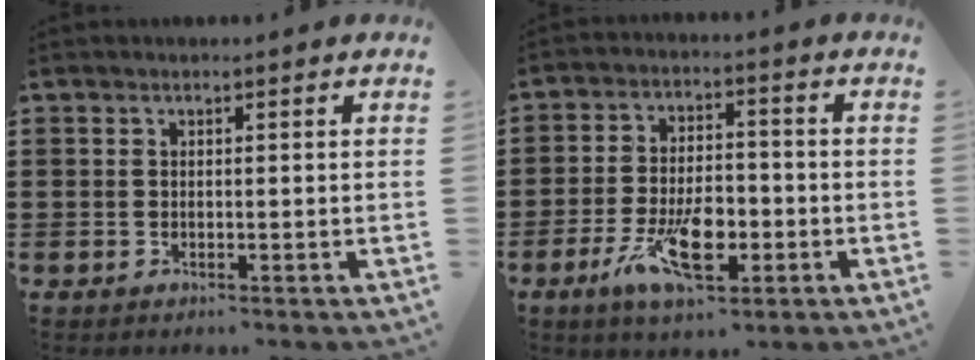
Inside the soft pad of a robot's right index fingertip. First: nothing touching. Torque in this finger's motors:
{"motor_torque": [1.42, 0.72, 0.81, 0.21]}